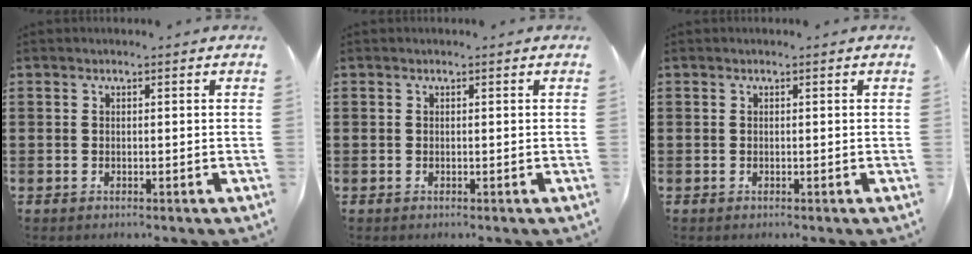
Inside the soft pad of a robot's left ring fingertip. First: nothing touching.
{"total": 0.0}
{"total": 0.0}